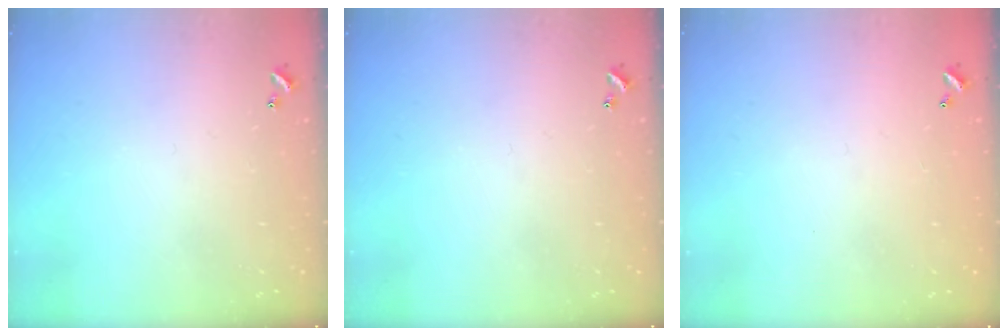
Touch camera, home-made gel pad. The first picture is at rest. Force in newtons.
{"total": 0.0}
{"total": 2.9, "press": 2.9, "slide": 0.1}